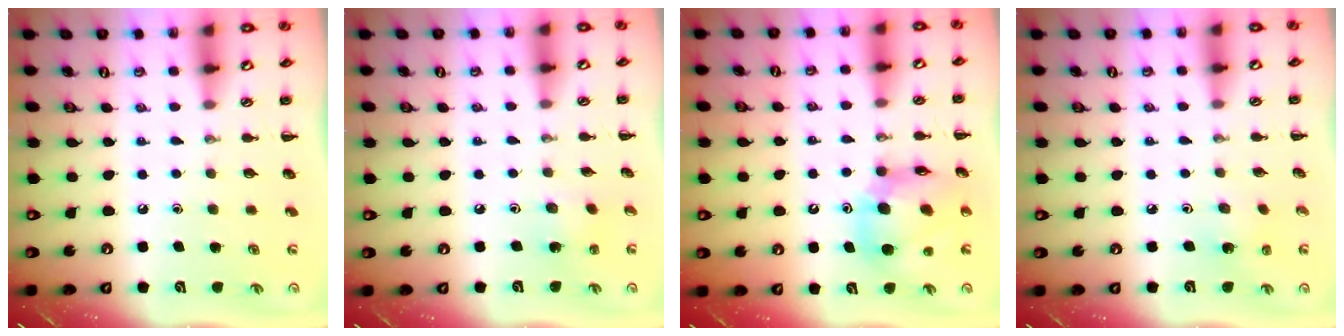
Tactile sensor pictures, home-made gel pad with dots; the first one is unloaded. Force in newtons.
{"total": 1.6, "press": 1.5, "slide": 0.6}
{"total": 11.6, "press": 11.1, "slide": 3.3}
{"total": 2.7, "press": 2.5, "slide": 0.9}